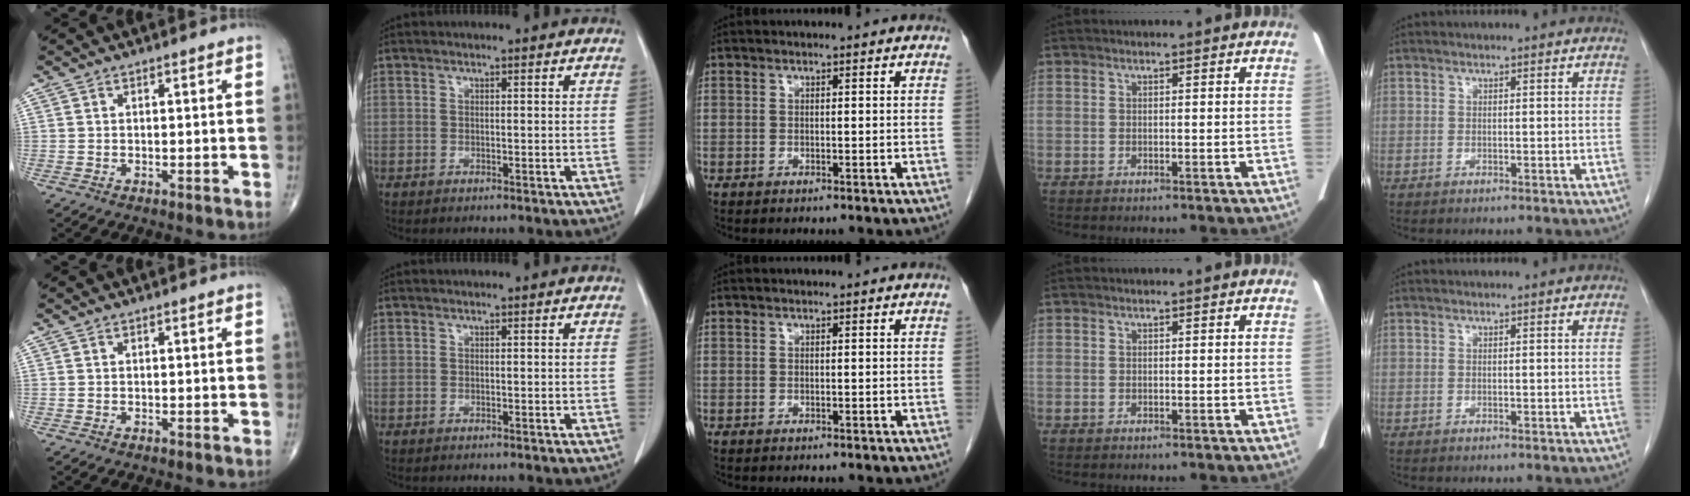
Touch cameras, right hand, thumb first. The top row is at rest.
{}